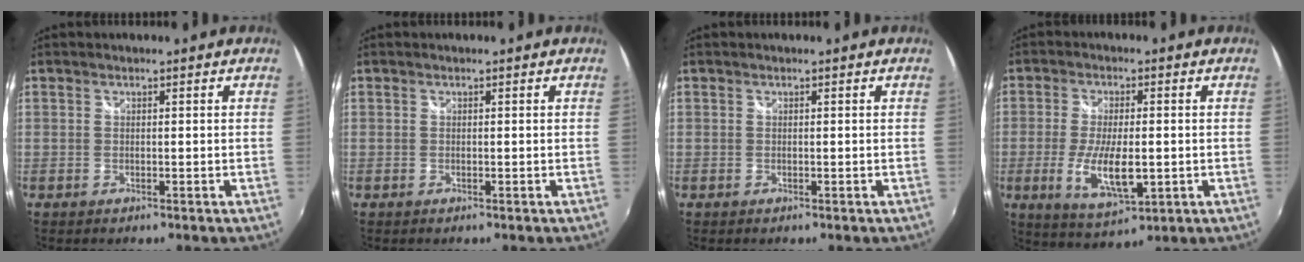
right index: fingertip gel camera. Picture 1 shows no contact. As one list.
[{"total": 0.0}, {"total": 0.0}, {"total": 10.0, "force": [-2.2, 3.5, 9.1], "torque": [-0.181, -0.020, -0.033]}]